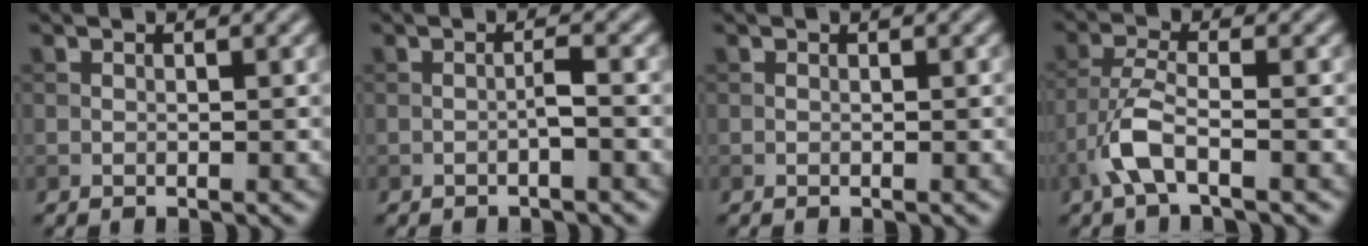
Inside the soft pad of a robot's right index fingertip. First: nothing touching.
{"total": 1.1, "force": [-0.6, 0.0, 1.0], "torque": [-0.017, 0.007, -0.010]}
{"total": 0.0}
{"total": 4.1, "force": [-2.1, 1.2, 3.4], "torque": [-0.079, 0.005, -0.051]}